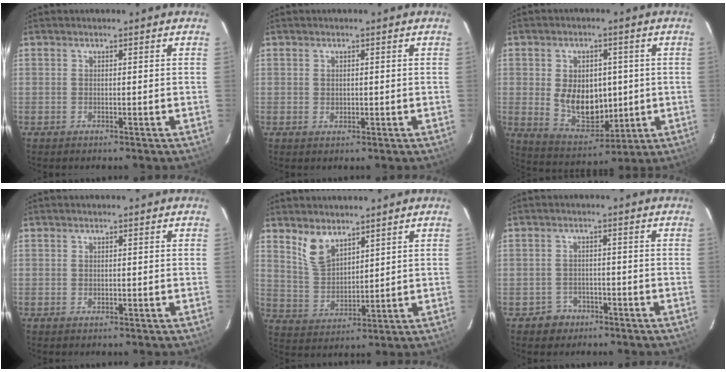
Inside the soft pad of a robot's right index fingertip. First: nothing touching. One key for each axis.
{"total": 1.2, "fx": 0.1, "fy": 1.1, "fz": 0.6, "tx": -0.007, "ty": 0.003, "tz": 0.002}
{"total": 12.1, "fx": 0.1, "fy": 8.3, "fz": 8.7, "tx": -0.166, "ty": -0.006, "tz": 0.023}
{"total": 0.7, "fx": 0.1, "fy": 0.6, "fz": 0.3, "tx": -0.004, "ty": 0.002, "tz": 0.001}
{"total": 7.1, "fx": 5.0, "fy": 3.3, "fz": 3.8, "tx": -0.070, "ty": 0.001, "tz": 0.109}
{"total": 4.1, "fx": -2.1, "fy": 3.5, "fz": 0.0, "tx": -0.012, "ty": 0.018, "tz": -0.031}